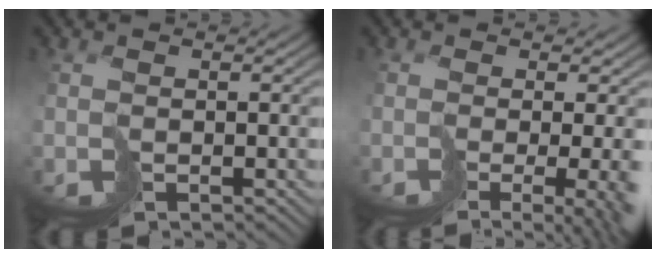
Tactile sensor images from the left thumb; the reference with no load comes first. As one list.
[{"total": 9.1, "force": [-2.5, 3.1, 8.2], "torque": [-0.108, -0.014, -0.022]}]